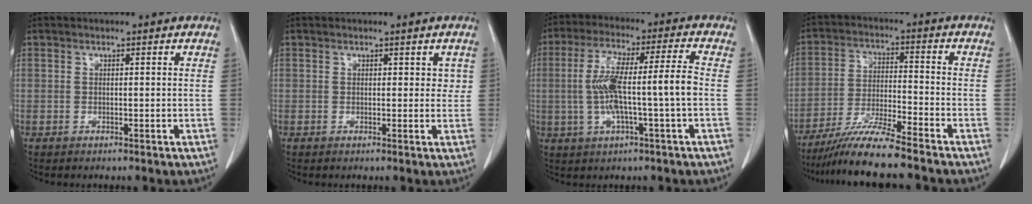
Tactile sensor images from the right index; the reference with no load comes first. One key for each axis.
{"total": 2.0, "fx": 0.7, "fy": 1.4, "fz": 1.2, "tx": -0.003, "ty": 0.003, "tz": 0.007}
{"total": 11.4, "fx": -1.0, "fy": 0.3, "fz": 11.3, "tx": -0.220, "ty": 0.020, "tz": -0.019}
{"total": 9.9, "fx": -8.4, "fy": -0.8, "fz": 5.3, "tx": -0.096, "ty": -0.023, "tz": -0.153}